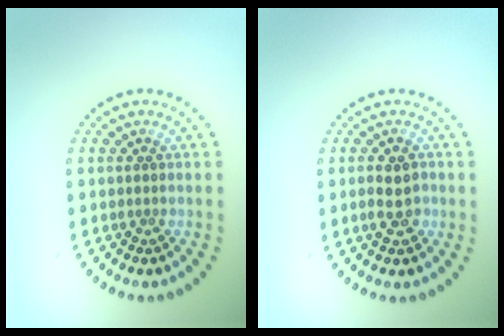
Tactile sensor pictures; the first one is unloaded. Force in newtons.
{"total": 2.6, "press": 2.5, "slide": 0.4}